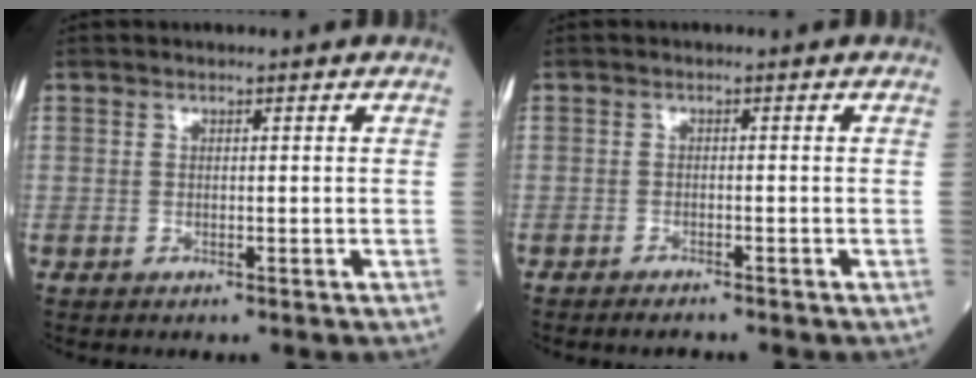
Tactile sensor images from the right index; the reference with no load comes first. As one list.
[{"total": 1.7, "force": [-1.6, 0.2, 0.6], "torque": [-0.013, -0.004, -0.024]}]